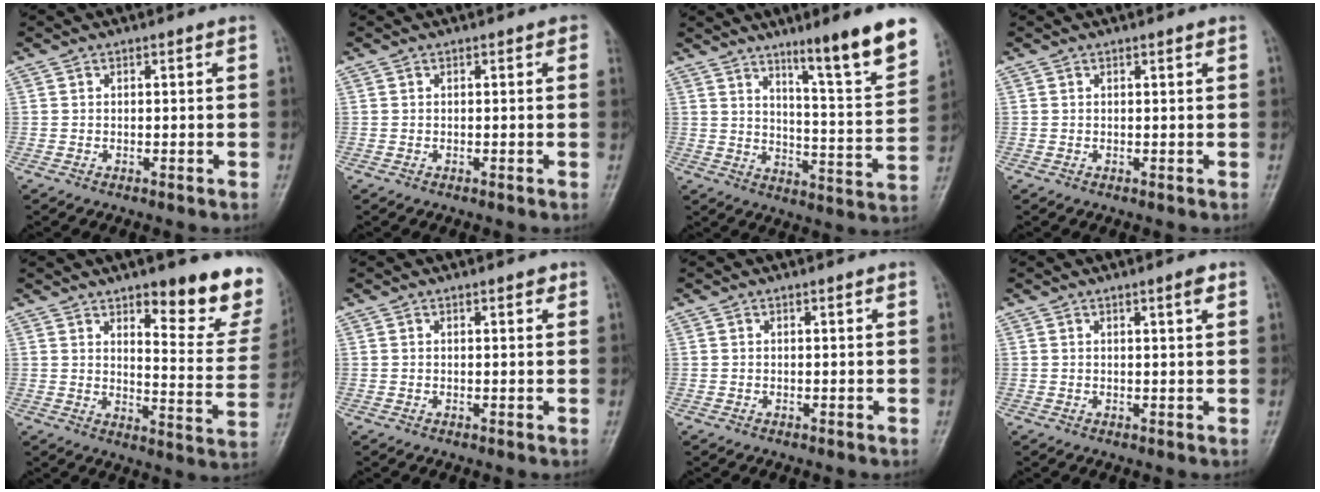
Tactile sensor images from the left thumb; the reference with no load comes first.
{"total": 0.9, "force": [0.4, 0.5, 0.6], "torque": [0.002, 0.002, -0.001]}
{"total": 15.7, "force": [10.4, 1.2, 11.7], "torque": [-0.149, -0.067, 0.157]}
{"total": 0.6, "force": [0.4, 0.1, 0.4], "torque": [-0.007, -0.001, 0.005]}
{"total": 16.7, "force": [10.7, 5.3, 11.7], "torque": [-0.095, -0.075, 0.141]}
{"total": 1.3, "force": [0.8, 0.5, 0.9], "torque": [-0.007, -0.002, 0.009]}
{"total": 0.0}
{"total": 2.0, "force": [1.1, 0.2, 1.6], "torque": [-0.026, -0.006, 0.018]}